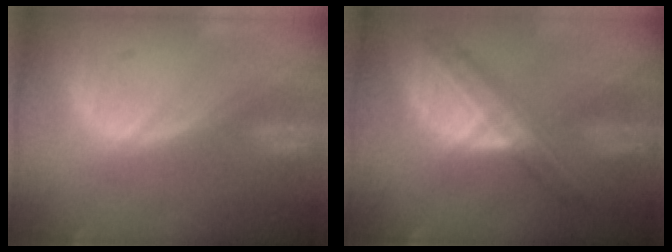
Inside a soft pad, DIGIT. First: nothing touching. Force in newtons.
{"total": 8.3, "press": 7.1, "slide": 4.4}